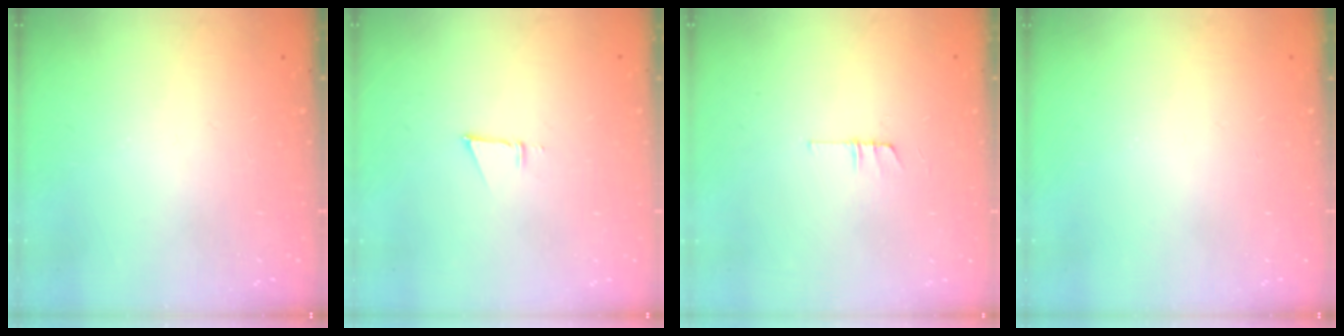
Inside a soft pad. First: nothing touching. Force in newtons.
{"total": 4.3, "press": 4.2, "slide": 0.7}
{"total": 3.7, "press": 3.7, "slide": 0.4}
{"total": 0.0}